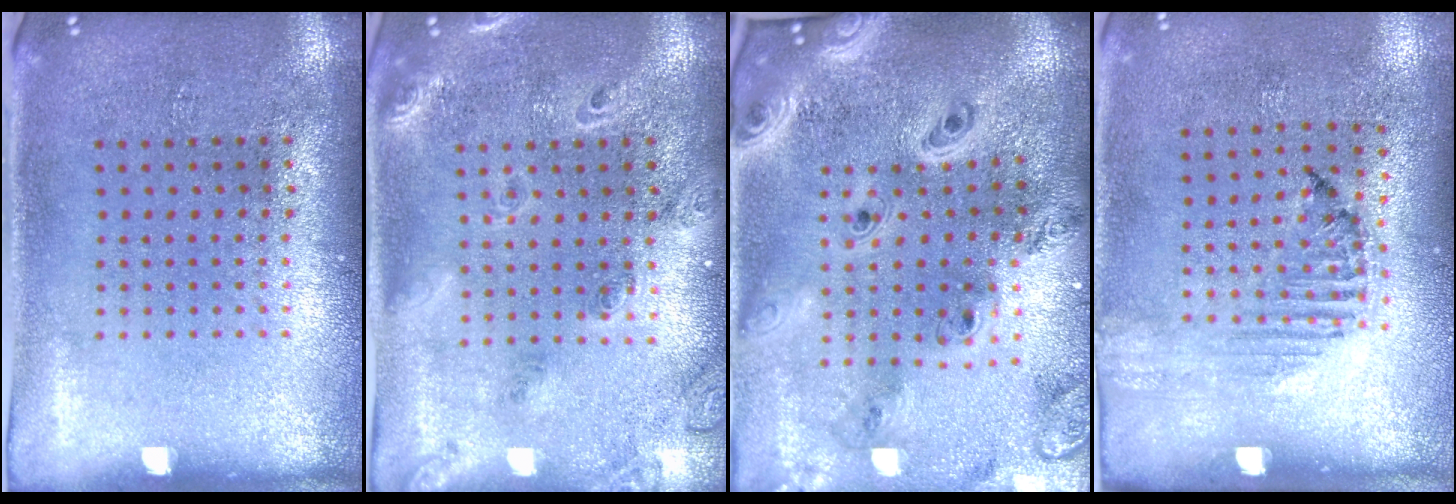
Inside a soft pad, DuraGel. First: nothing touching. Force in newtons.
{"total": 1.8, "press": 1.5, "slide": 1.0}
{"total": 4.1, "press": 3.1, "slide": 2.7}
{"total": 1.2, "press": 1.1, "slide": 0.4}